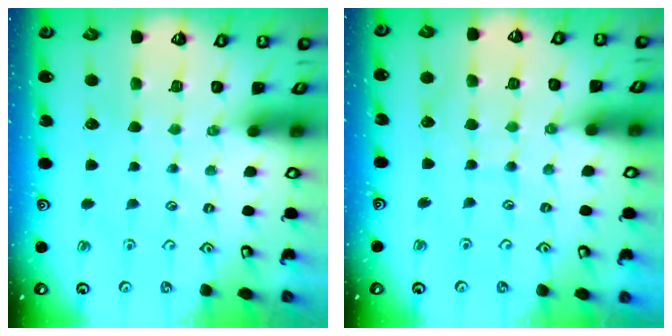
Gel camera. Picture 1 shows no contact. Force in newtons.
{"total": 5.5, "press": 5.5, "slide": 0.5}